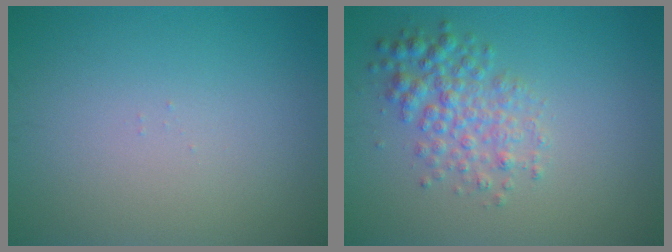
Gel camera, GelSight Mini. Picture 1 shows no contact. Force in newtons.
{"total": 3.4, "press": 3.4, "slide": 0.1}